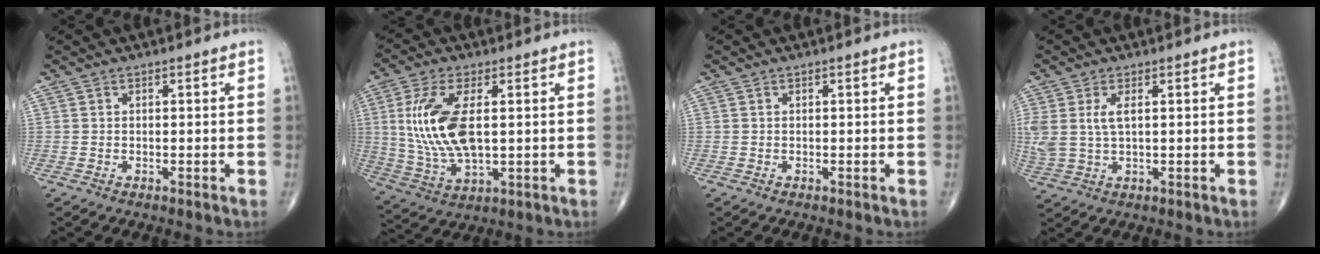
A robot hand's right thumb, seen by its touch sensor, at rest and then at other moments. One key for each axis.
{"total": 14.0, "fx": 1.8, "fy": 6.4, "fz": 12.3, "tx": -0.261, "ty": -0.007, "tz": 0.046}
{"total": 0.0}
{"total": 5.8, "fx": 1.4, "fy": 2.8, "fz": 4.8, "tx": -0.121, "ty": 0.005, "tz": 0.037}